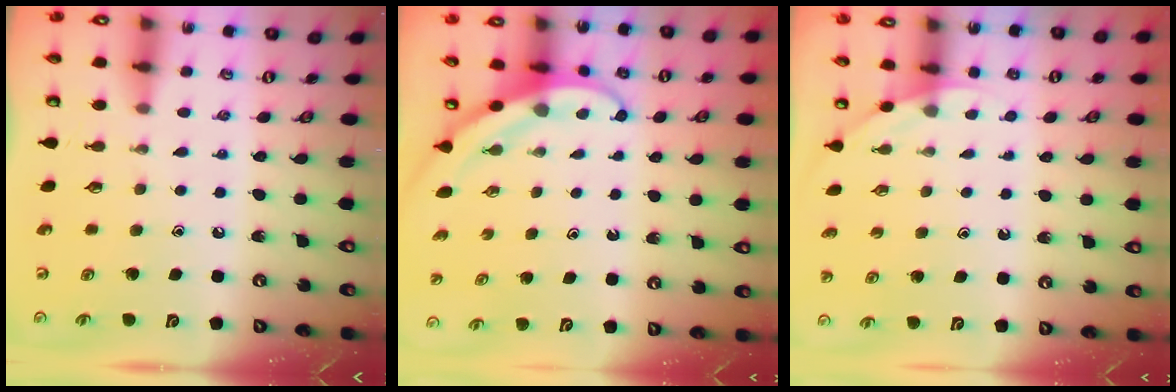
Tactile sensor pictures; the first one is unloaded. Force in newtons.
{"total": 3.6, "press": 3.6, "slide": 0.4}
{"total": 2.6, "press": 2.6, "slide": 0.1}